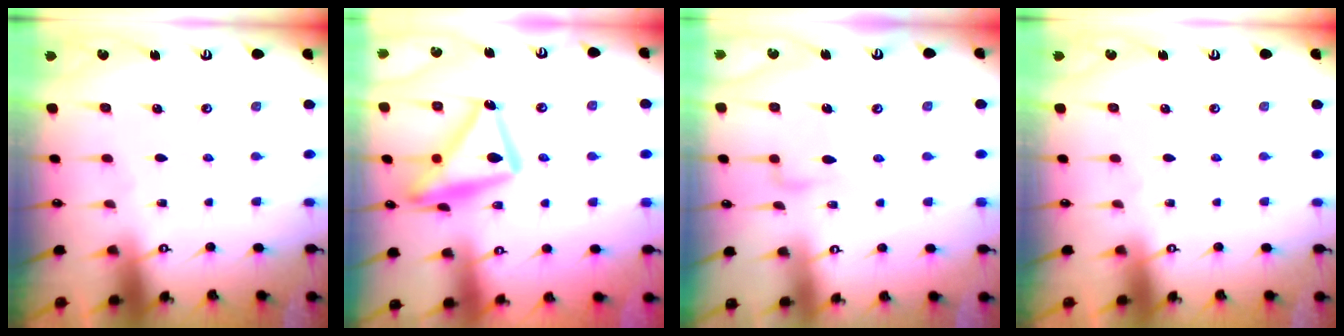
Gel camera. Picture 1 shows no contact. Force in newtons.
{"total": 18.9, "press": 18.8, "slide": 1.2}
{"total": 8.7, "press": 8.7, "slide": 0.4}
{"total": 0.0}